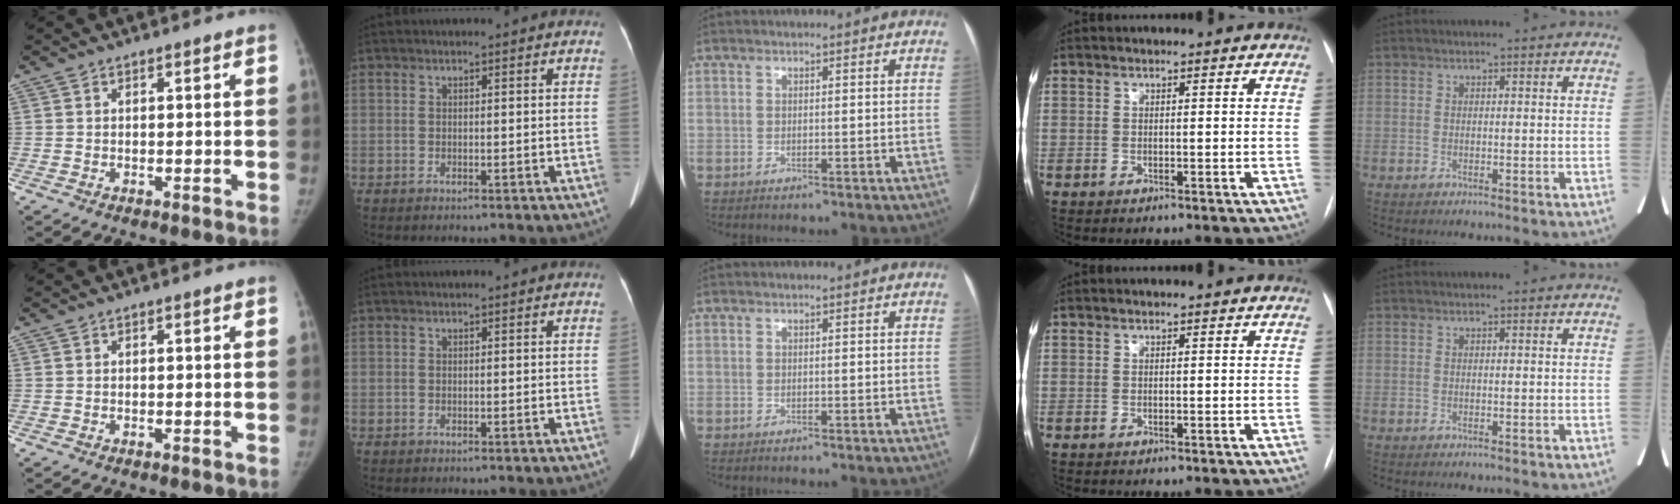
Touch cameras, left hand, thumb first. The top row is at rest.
{}